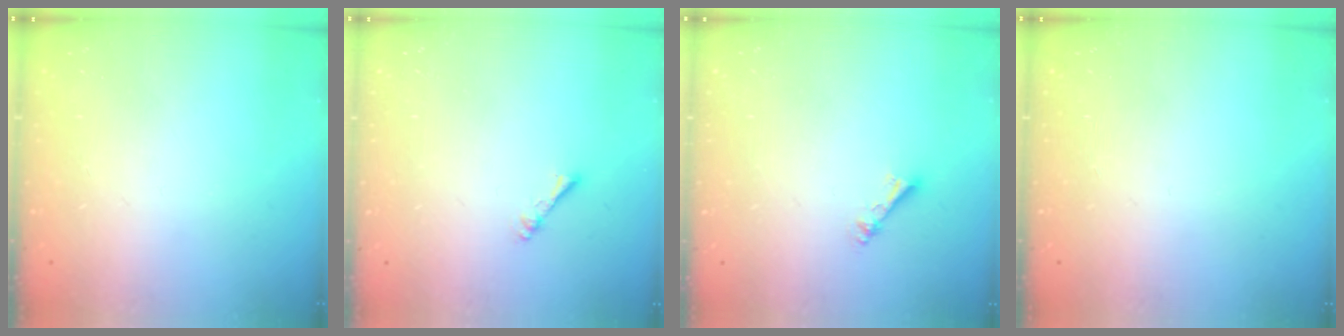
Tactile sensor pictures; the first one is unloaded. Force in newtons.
{"total": 1.1, "press": 1.1, "slide": 0.2}
{"total": 2.4, "press": 2.4, "slide": 0.4}
{"total": 0.0}